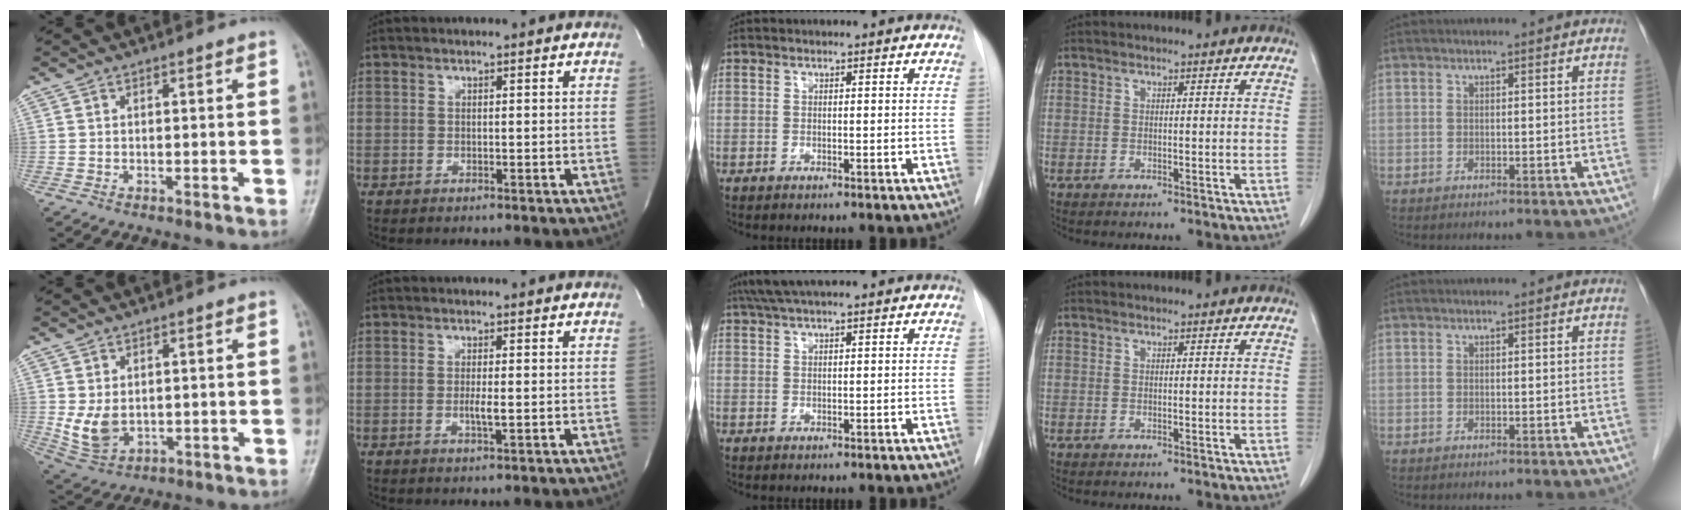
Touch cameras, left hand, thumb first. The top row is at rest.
{"thumb": {"total": 6.3, "force": [0.0, 4.6, 4.3], "torque": [-0.070, -0.009, 0.017]}, "index": {"total": 1.9, "force": [-0.4, 0.1, 1.9], "torque": [-0.040, -0.004, -0.006]}, "middle": {"total": 6.6, "force": [5.4, 0.6, 3.8], "torque": [-0.065, 0.040, 0.091]}}